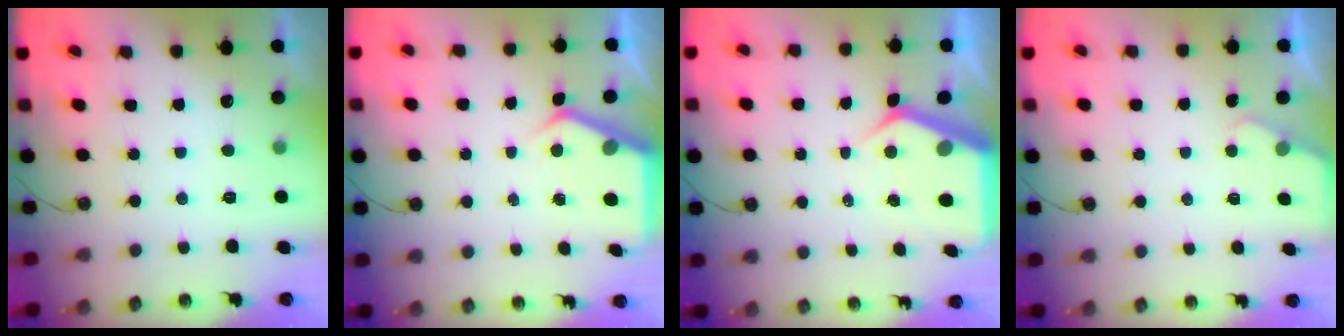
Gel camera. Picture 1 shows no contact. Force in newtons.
{"total": 5.1, "press": 5.1, "slide": 0.3}
{"total": 7.0, "press": 7.0, "slide": 0.7}
{"total": 1.7, "press": 1.6, "slide": 0.2}